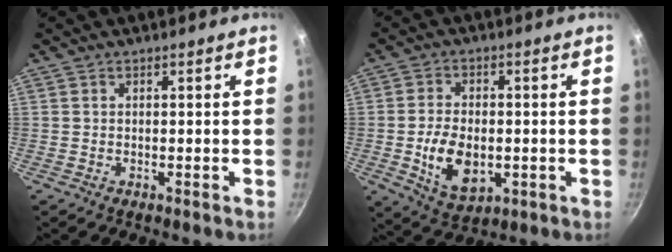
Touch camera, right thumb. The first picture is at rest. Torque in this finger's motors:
{"motor_torque": [-0.39, 0.48, -0.06, -0.02, 0.25]}